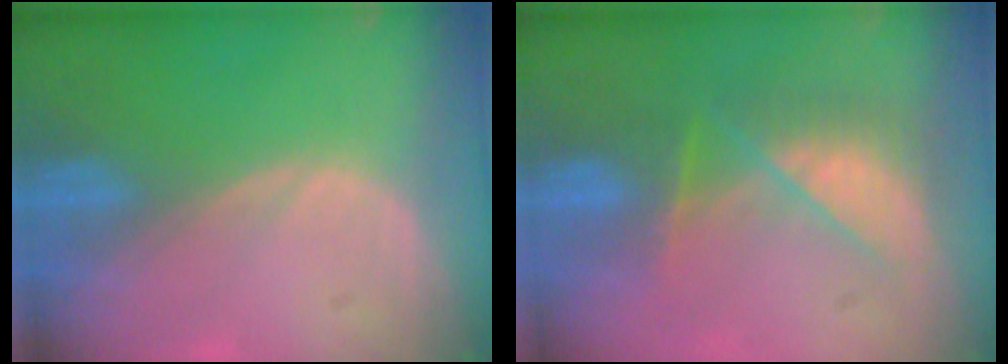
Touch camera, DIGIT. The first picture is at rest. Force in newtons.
{"total": 7.8, "press": 7.0, "slide": 3.4}